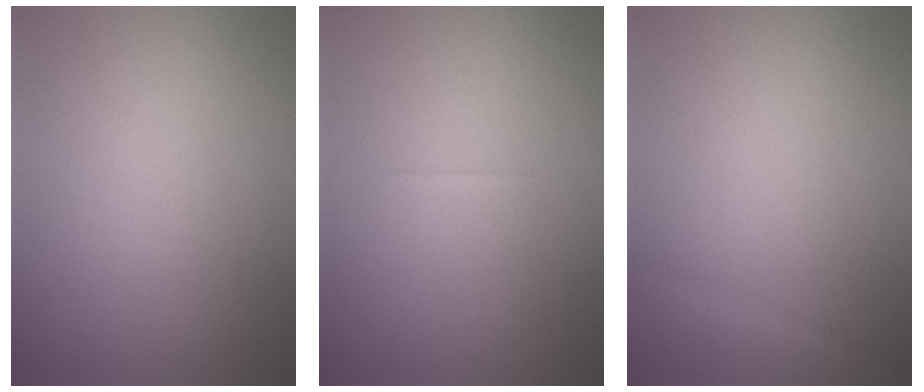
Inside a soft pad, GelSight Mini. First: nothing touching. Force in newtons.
{"total": 0.0}
{"total": 1.4, "press": 1.4, "slide": 0.1}